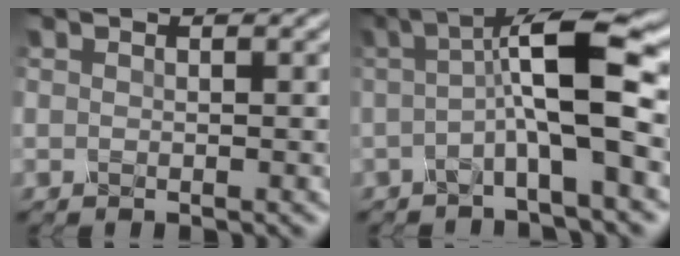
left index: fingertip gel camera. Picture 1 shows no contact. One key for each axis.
{"total": 7.2, "fx": -0.5, "fy": 1.3, "fz": 7.1, "tx": -0.107, "ty": 0.025, "tz": -0.024}